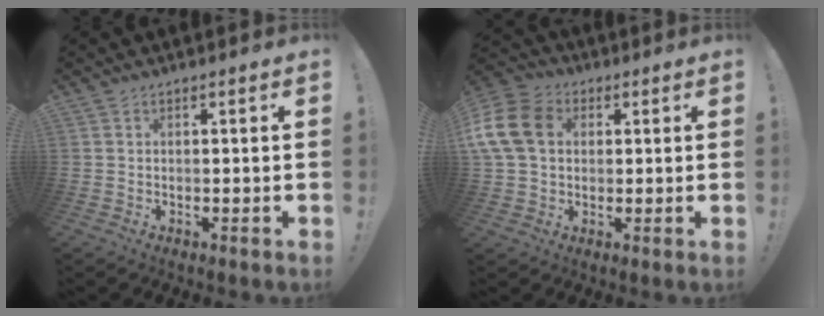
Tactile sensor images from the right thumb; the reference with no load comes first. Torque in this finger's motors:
{"motor_torque": [0.94, 1.85, 0.14, 0.09, 0.31]}